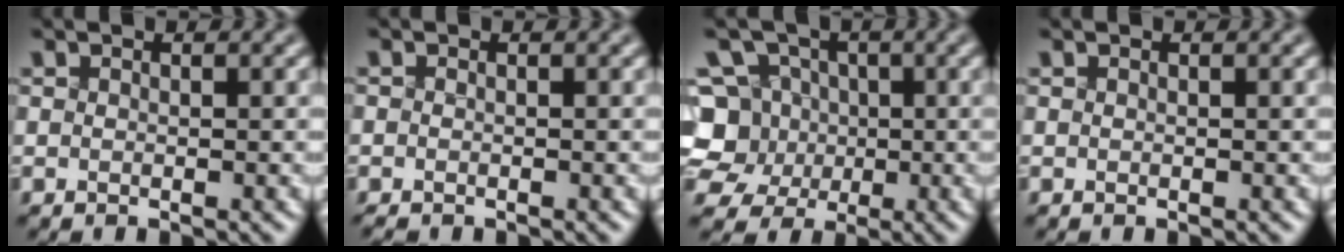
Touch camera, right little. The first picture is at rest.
{"total": 0.8, "force": [-0.8, 0.2, -0.1], "torque": [0.012, -0.003, -0.010]}
{"total": 6.6, "force": [-0.9, 6.2, 2.0], "torque": [-0.046, 0.030, -0.044]}
{"total": 0.0}